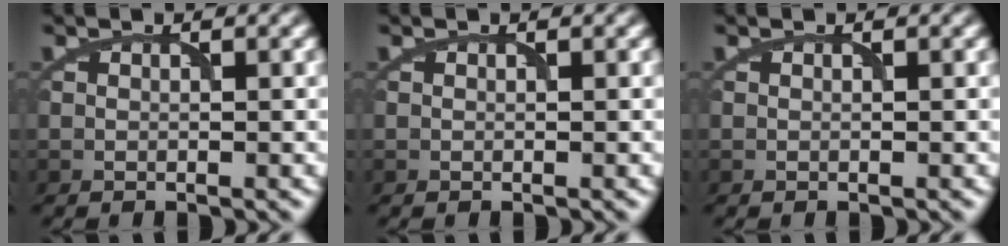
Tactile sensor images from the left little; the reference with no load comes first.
{"total": 0.0}
{"total": 0.0}